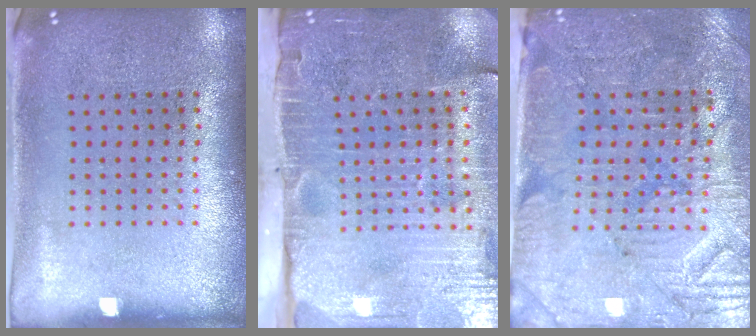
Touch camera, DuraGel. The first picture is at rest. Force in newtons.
{"total": 4.7, "press": 3.9, "slide": 2.6}
{"total": 3.6, "press": 3.4, "slide": 1.2}